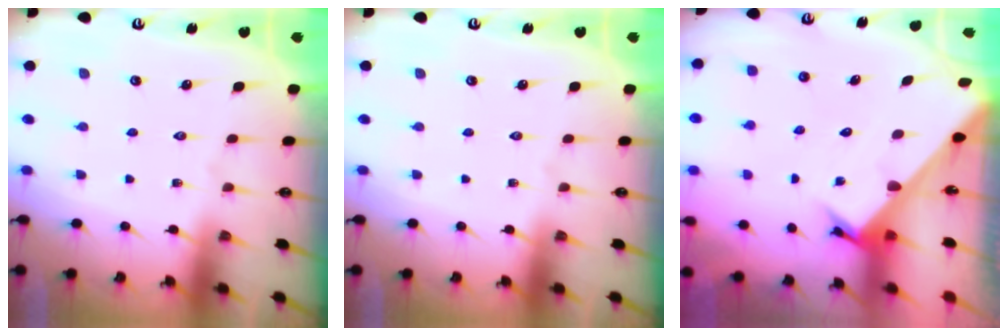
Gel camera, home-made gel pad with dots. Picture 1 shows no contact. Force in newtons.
{"total": 0.0}
{"total": 2.6, "press": 2.6, "slide": 0.2}